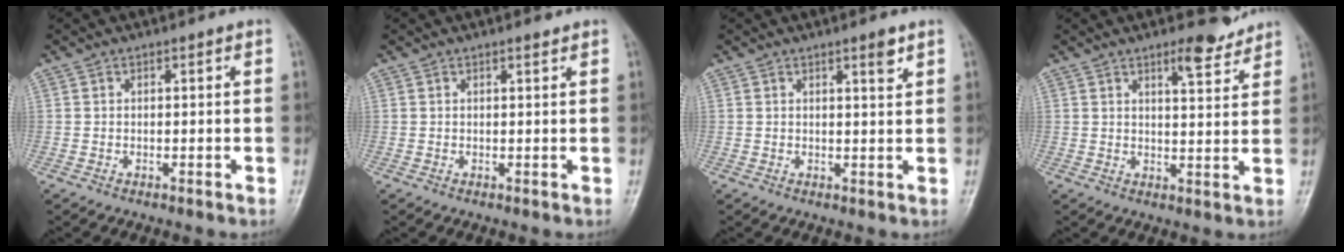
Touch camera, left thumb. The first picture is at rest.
{"total": 0.9, "force": [0.7, 0.2, 0.5], "torque": [-0.009, -0.004, 0.011]}
{"total": 2.5, "force": [1.6, 0.4, 1.9], "torque": [-0.025, -0.011, 0.025]}
{"total": 5.6, "force": [4.4, 1.3, 3.2], "torque": [-0.037, -0.034, 0.062]}